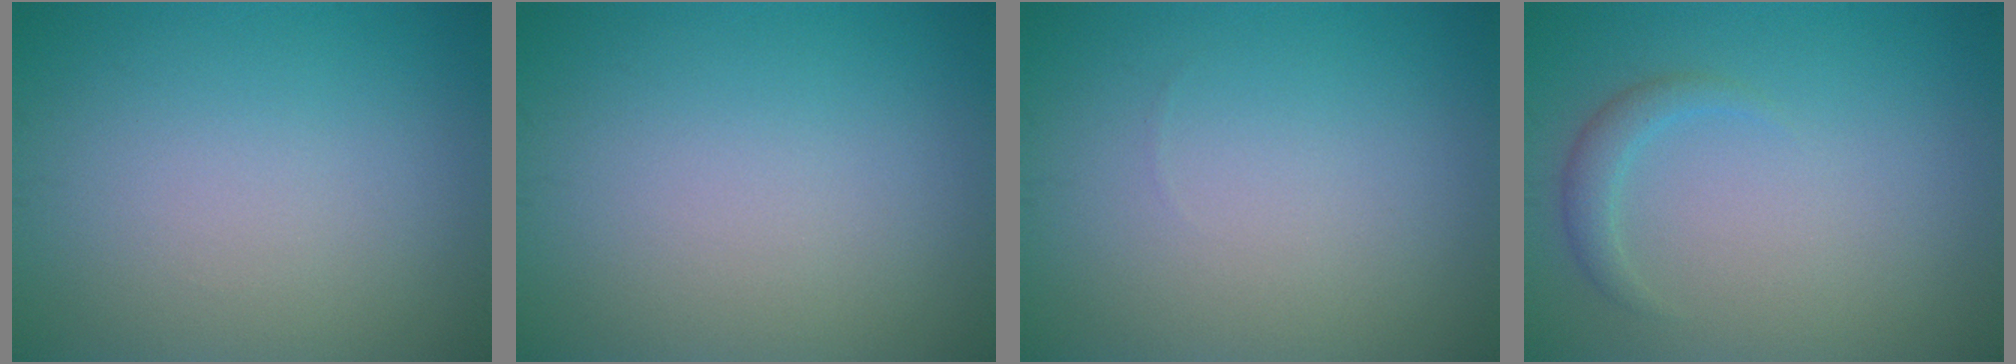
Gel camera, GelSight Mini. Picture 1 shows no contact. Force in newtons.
{"total": 0.0}
{"total": 0.0}
{"total": 1.5, "press": 1.5, "slide": 0.1}